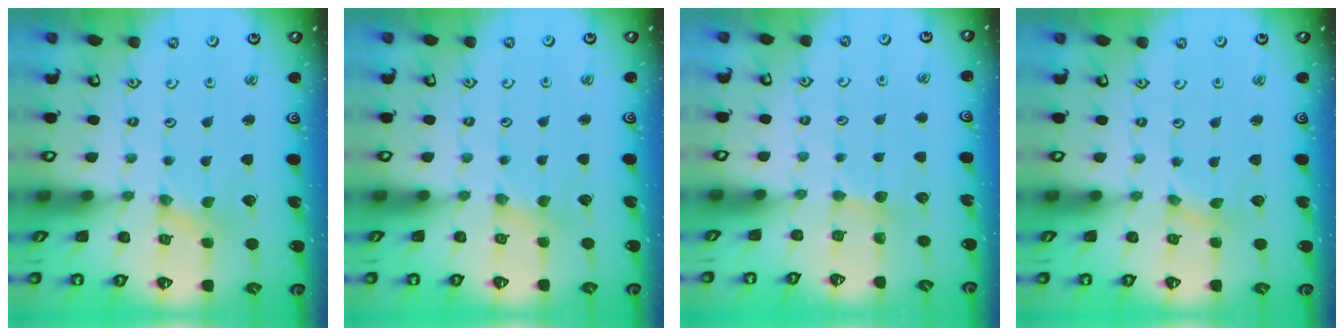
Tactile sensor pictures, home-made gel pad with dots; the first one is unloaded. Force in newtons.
{"total": 1.8, "press": 1.7, "slide": 0.3}
{"total": 4.1, "press": 4.1, "slide": 0.5}
{"total": 0.0}